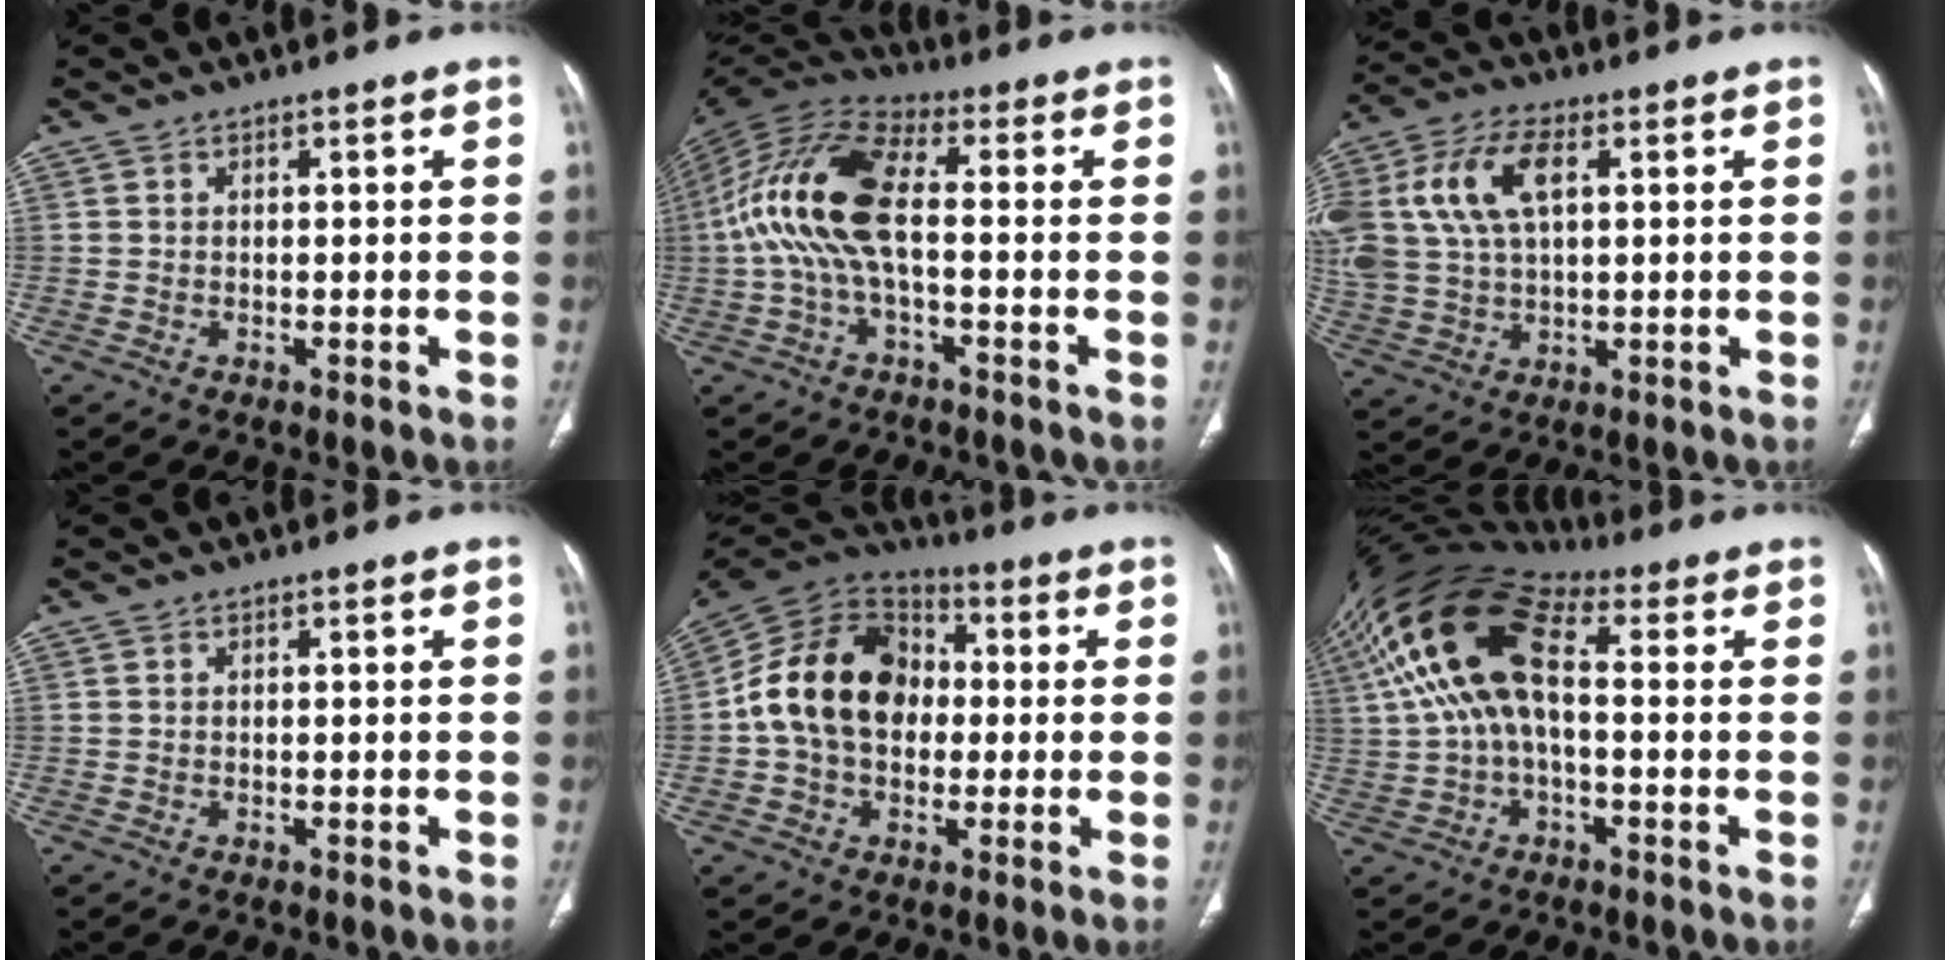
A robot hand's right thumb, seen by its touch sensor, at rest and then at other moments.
{"total": 15.0, "force": [-0.6, 6.2, 13.6], "torque": [-0.293, 0.038, -0.020]}
{"total": 16.8, "force": [4.7, 9.5, 13.0], "torque": [-0.289, 0.011, 0.089]}
{"total": 0.0}
{"total": 18.1, "force": [0.2, 13.4, 12.2], "torque": [-0.195, 0.033, -0.005]}
{"total": 17.5, "force": [2.8, 9.0, 14.8], "torque": [-0.298, 0.044, 0.042]}